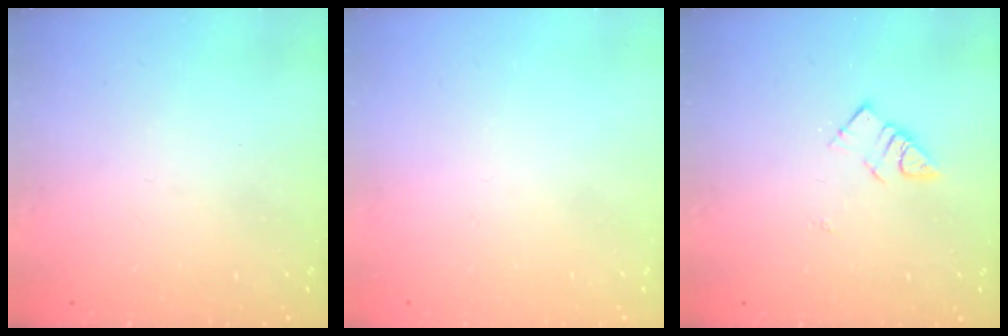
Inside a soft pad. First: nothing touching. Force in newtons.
{"total": 1.7, "press": 1.7, "slide": 0.1}
{"total": 5.0, "press": 5.0, "slide": 0.2}